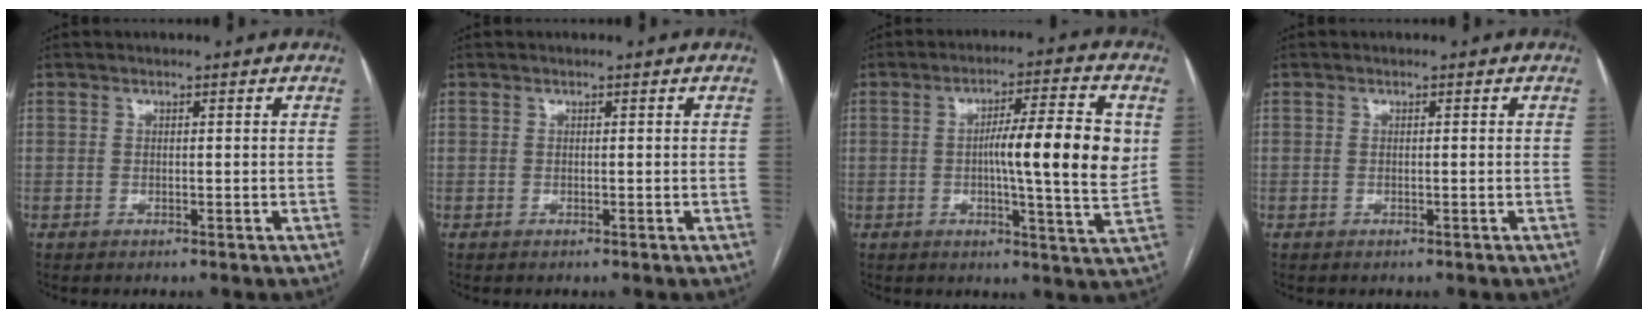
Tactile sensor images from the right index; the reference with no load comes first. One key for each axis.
{"total": 0.0}
{"total": 12.6, "fx": 0.9, "fy": 0.6, "fz": 12.6, "tx": -0.187, "ty": 0.004, "tz": 0.008}
{"total": 0.0}